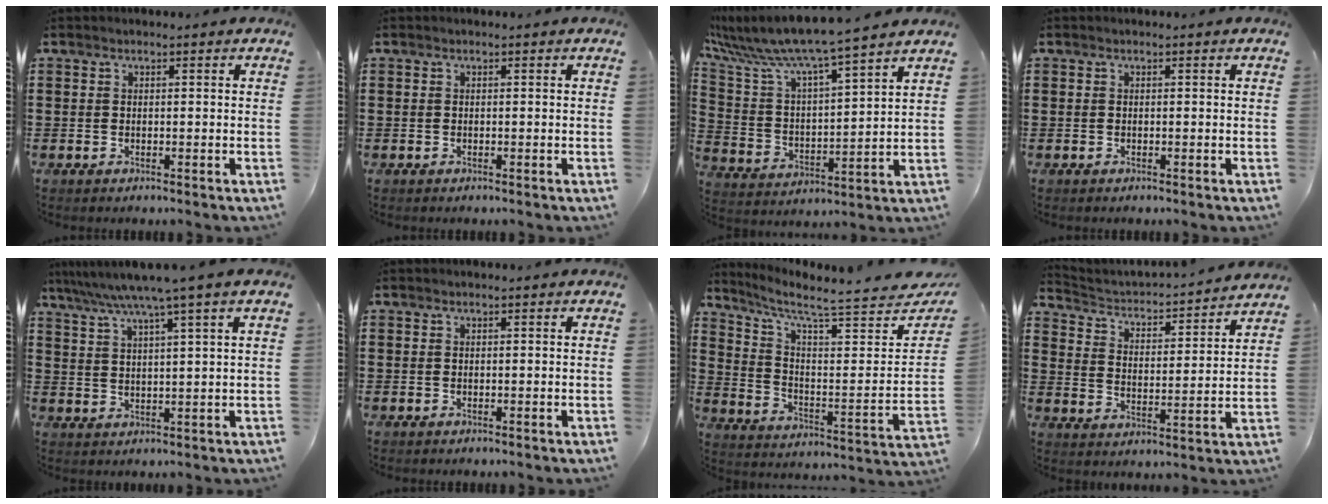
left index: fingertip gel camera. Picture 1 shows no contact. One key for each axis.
{"total": 0.0}
{"total": 7.3, "fx": 6.7, "fy": -0.3, "fz": 3.0, "tx": -0.091, "ty": -0.053, "tz": 0.108}
{"total": 0.0}
{"total": 6.0, "fx": 4.6, "fy": -1.1, "fz": 3.8, "tx": -0.088, "ty": -0.021, "tz": 0.074}
{"total": 0.0}
{"total": 6.3, "fx": 5.4, "fy": 0.2, "fz": 3.1, "tx": -0.081, "ty": -0.062, "tz": 0.085}
{"total": 2.2, "fx": 2.1, "fy": 0.5, "fz": 0.4, "tx": -0.027, "ty": -0.025, "tz": 0.023}